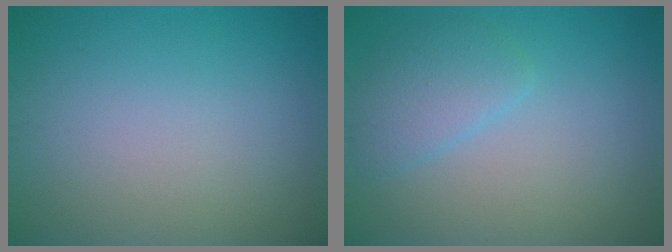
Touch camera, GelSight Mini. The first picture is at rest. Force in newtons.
{"total": 2.5, "press": 2.5, "slide": 0.3}